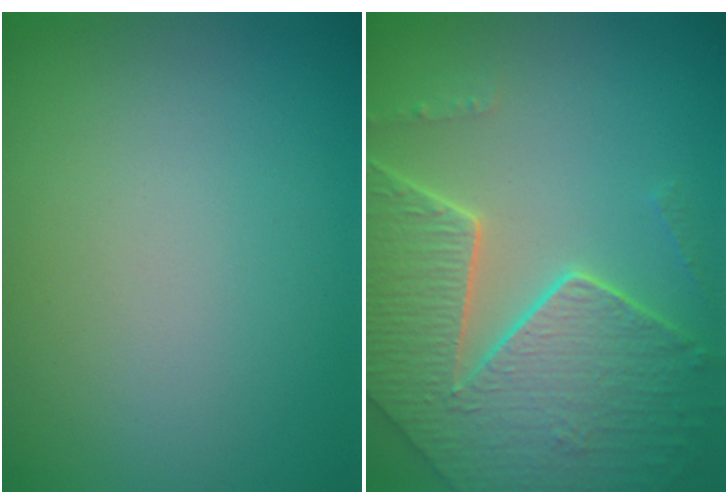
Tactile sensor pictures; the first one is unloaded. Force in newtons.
{"total": 8.3, "press": 5.9, "slide": 5.9}